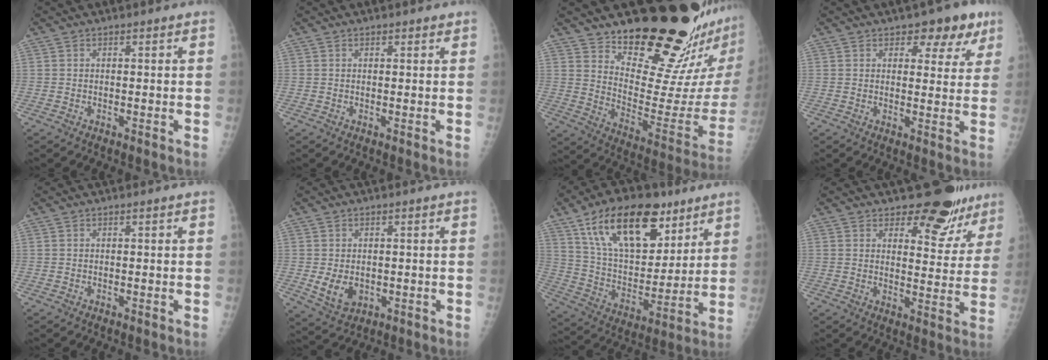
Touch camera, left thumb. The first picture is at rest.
{"total": 0.7, "force": [0.5, 0.4, 0.2], "torque": [0.002, -0.004, 0.005]}
{"total": 22.6, "force": [17.9, 5.7, 12.6], "torque": [-0.139, -0.163, 0.257]}
{"total": 7.8, "force": [4.7, 4.5, 4.4], "torque": [-0.009, -0.016, 0.056]}
{"total": 0.0}
{"total": 5.4, "force": [-0.6, 4.0, 3.5], "torque": [-0.050, -0.009, 0.003]}
{"total": 23.0, "force": [13.1, 11.9, 14.7], "torque": [-0.208, -0.042, 0.230]}
{"total": 11.5, "force": [9.7, 5.4, 3.1], "torque": [0.005, -0.076, 0.109]}